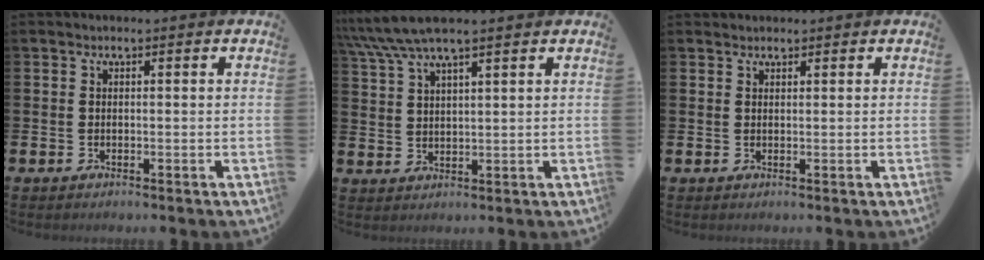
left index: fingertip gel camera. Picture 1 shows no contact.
{"total": 5.8, "force": [5.0, 0.7, 2.8], "torque": [-0.070, -0.013, 0.091]}
{"total": 1.1, "force": [1.0, 0.4, -0.1], "torque": [0.011, 0.001, 0.017]}